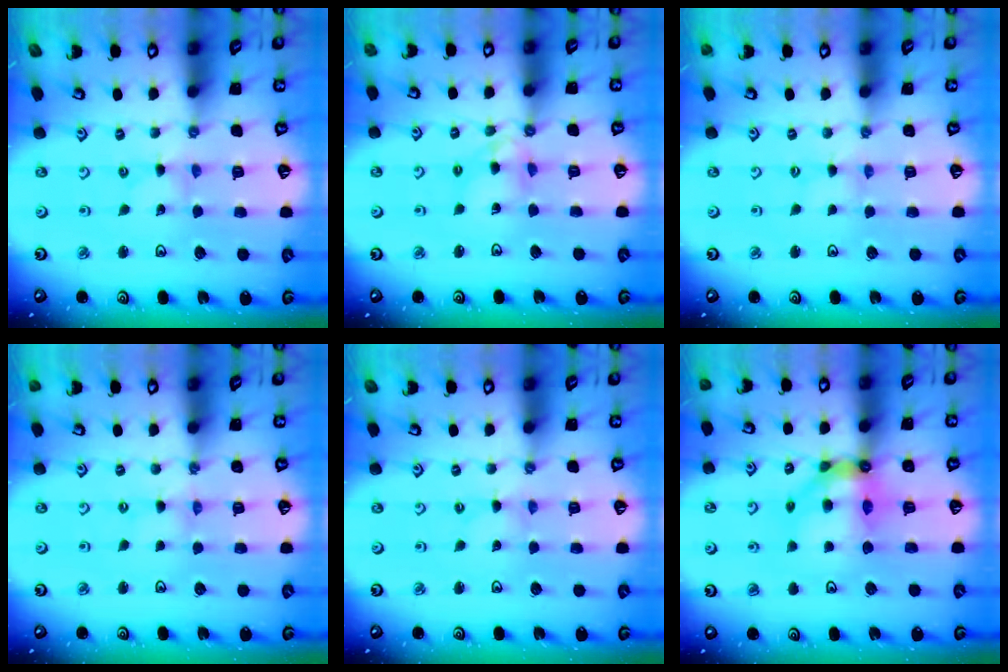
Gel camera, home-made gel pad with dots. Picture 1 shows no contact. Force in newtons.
{"total": 7.7, "press": 7.6, "slide": 0.7}
{"total": 0.0}
{"total": 0.0}
{"total": 0.0}
{"total": 10.4, "press": 10.4, "slide": 1.2}